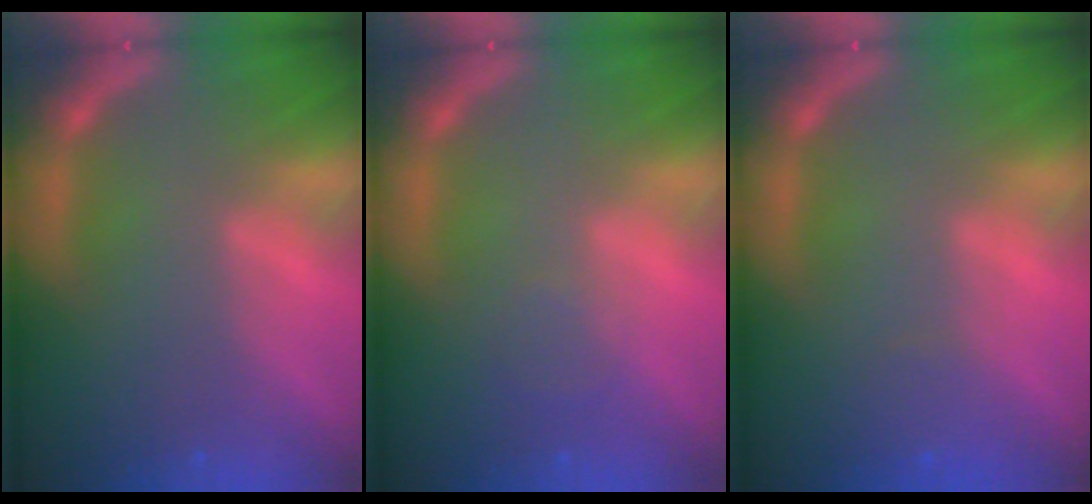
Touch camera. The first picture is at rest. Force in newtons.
{"total": 1.5}
{"total": 1.4}